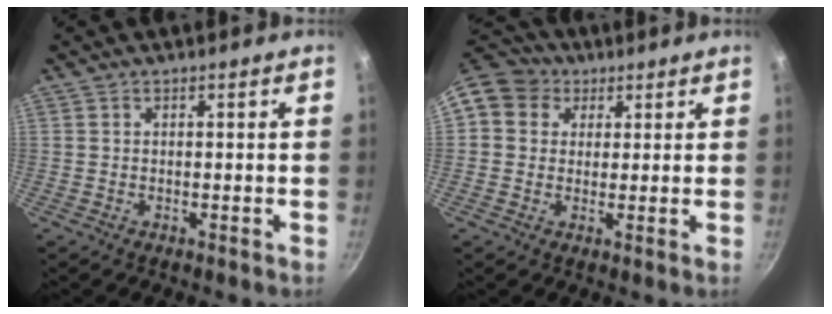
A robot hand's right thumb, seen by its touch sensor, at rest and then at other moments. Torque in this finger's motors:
{"motor_torque": [-0.25, 1.06, 0.42, -0.38, 0.08]}